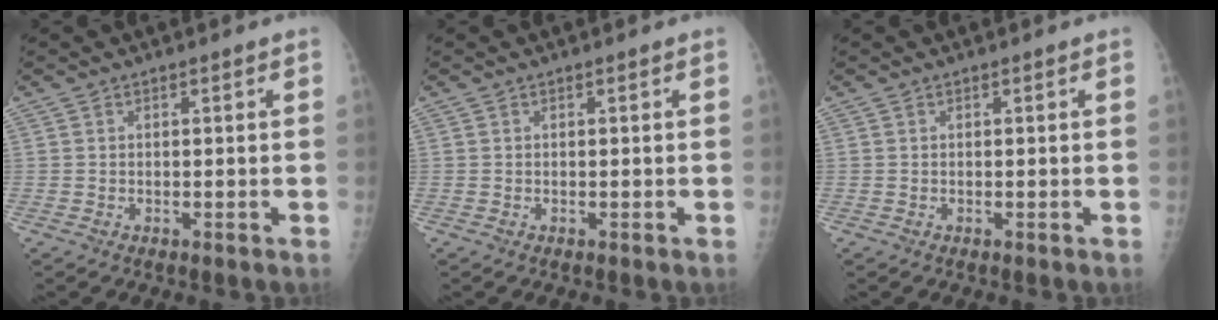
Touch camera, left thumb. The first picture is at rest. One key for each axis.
{"total": 0.0}
{"total": 0.0}